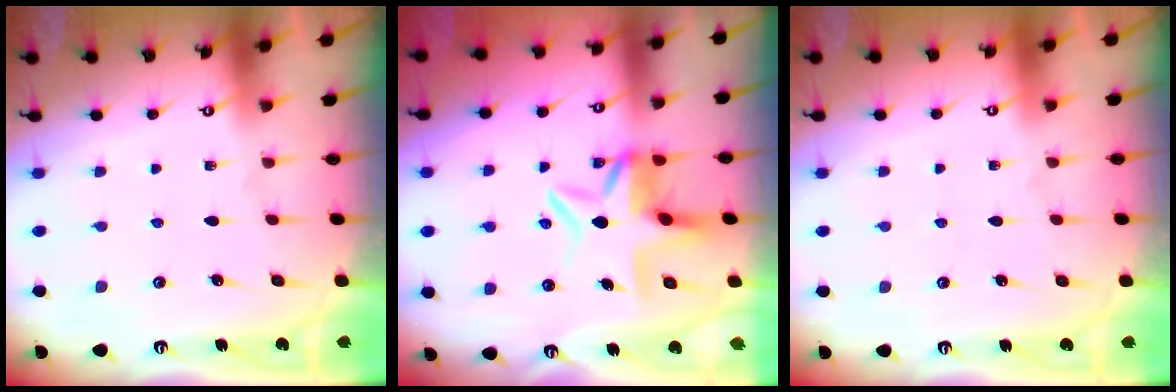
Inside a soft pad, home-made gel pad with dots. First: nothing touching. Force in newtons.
{"total": 6.7, "press": 6.6, "slide": 0.9}
{"total": 1.8, "press": 1.8, "slide": 0.2}